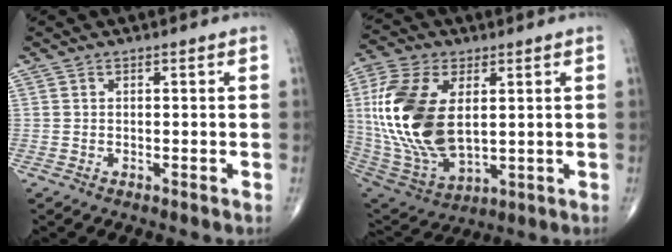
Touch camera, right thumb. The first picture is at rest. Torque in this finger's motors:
{"motor_torque": [-0.91, 2.68, 2.44, 0.33, 0.81]}